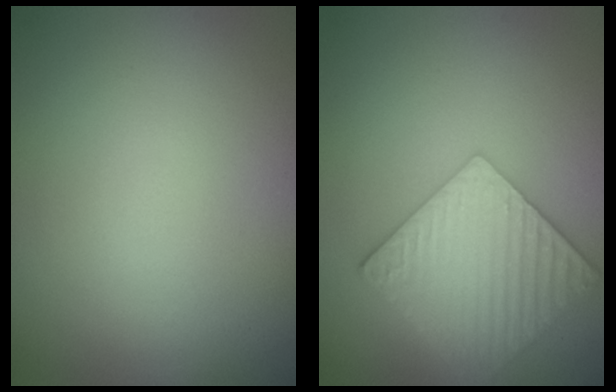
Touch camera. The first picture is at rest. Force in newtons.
{"total": 5.9, "press": 5.0, "slide": 3.1}